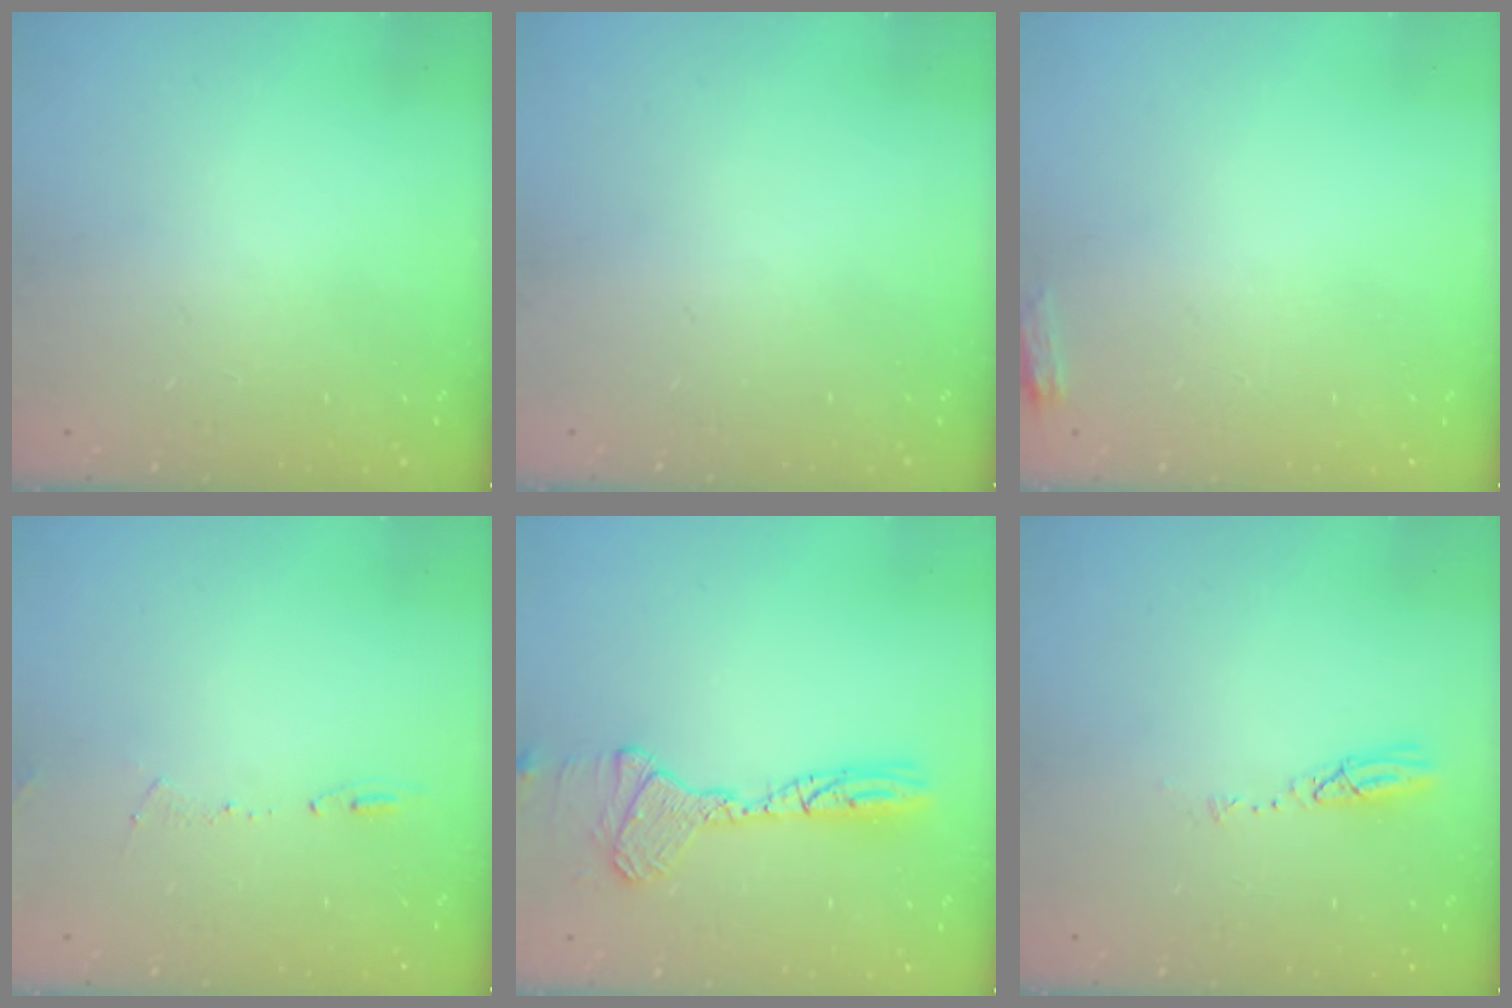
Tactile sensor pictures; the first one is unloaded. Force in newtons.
{"total": 0.0}
{"total": 2.6, "press": 2.6, "slide": 0.4}
{"total": 8.2, "press": 7.9, "slide": 2.3}
{"total": 23.0, "press": 17.5, "slide": 15.0}
{"total": 3.8, "press": 3.8, "slide": 0.3}